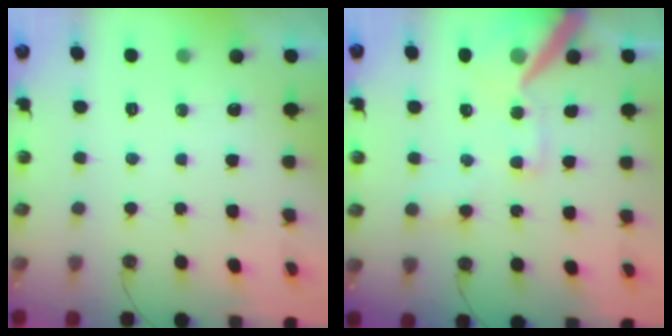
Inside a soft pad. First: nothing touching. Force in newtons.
{"total": 15.0, "press": 14.9, "slide": 1.9}